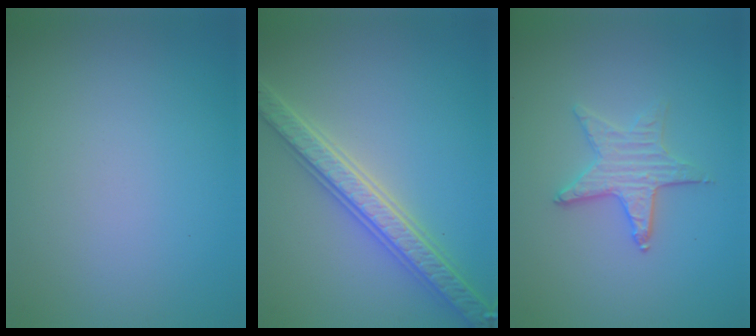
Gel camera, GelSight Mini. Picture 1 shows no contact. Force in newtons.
{"total": 5.5, "press": 5.4, "slide": 1.1}
{"total": 2.8, "press": 2.5, "slide": 1.3}